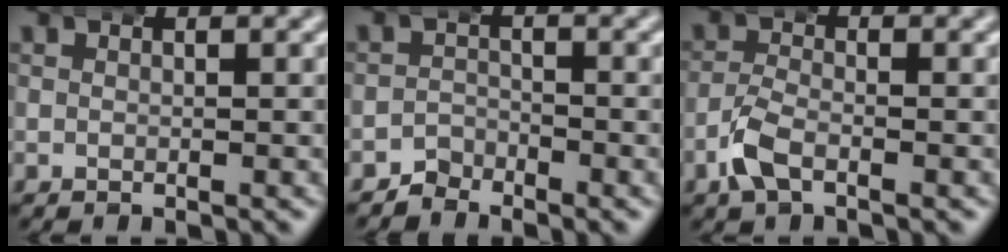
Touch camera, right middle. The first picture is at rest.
{"total": 1.9, "force": [-1.7, 0.7, -0.4], "torque": [0.004, -0.008, -0.037]}
{"total": 2.7, "force": [-1.6, 1.2, 1.8], "torque": [-0.044, -0.006, -0.034]}